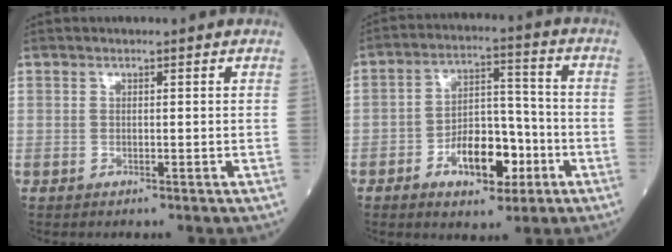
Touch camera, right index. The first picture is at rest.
{"total": 10.2, "force": [-4.2, 4.9, 8.0], "torque": [-0.138, 0.019, -0.066]}